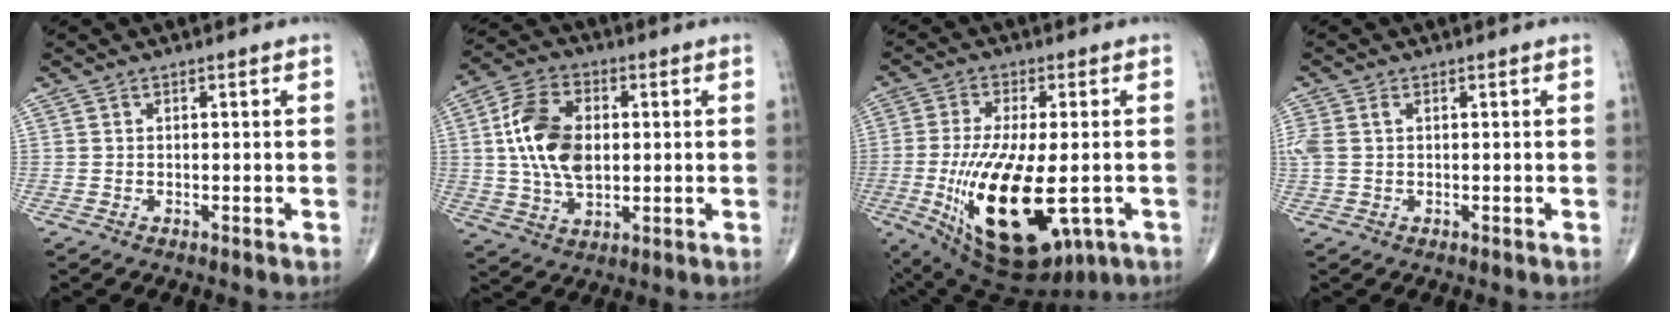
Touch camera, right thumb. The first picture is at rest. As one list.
[{"total": 13.5, "force": [1.3, 8.3, 10.5], "torque": [-0.191, 0.007, 0.023]}, {"total": 21.6, "force": [-5.1, 9.2, 18.8], "torque": [-0.373, -0.028, -0.060]}, {"total": 3.5, "force": [0.6, 2.2, 2.7], "torque": [-0.096, 0.018, 0.015]}]